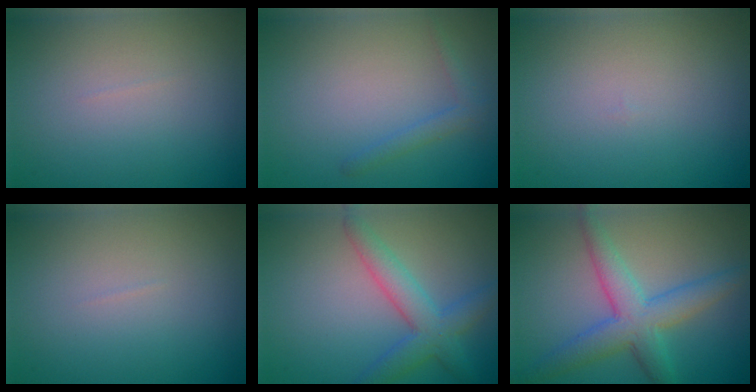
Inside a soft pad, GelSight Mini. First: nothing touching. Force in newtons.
{"total": 1.4, "press": 1.4, "slide": 0.1}
{"total": 0.0}
{"total": 0.0}
{"total": 2.9, "press": 2.9, "slide": 0.2}
{"total": 5.3, "press": 5.3, "slide": 0.1}